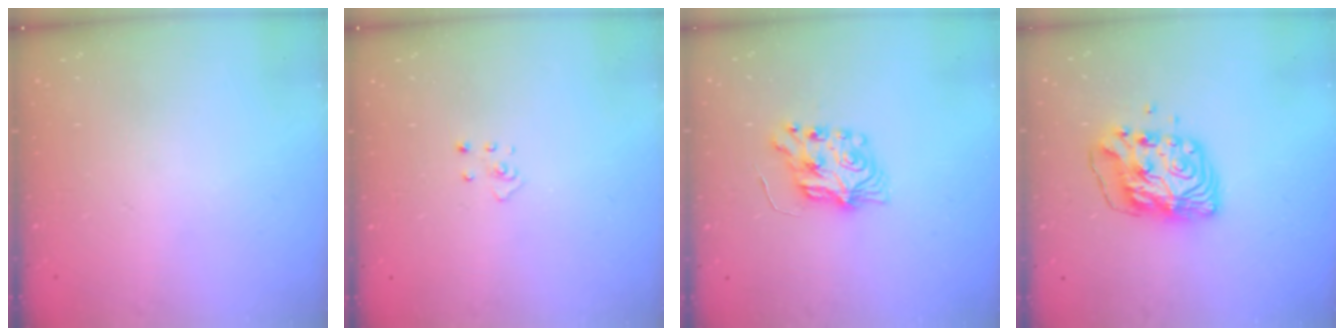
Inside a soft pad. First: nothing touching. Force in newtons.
{"total": 2.9, "press": 2.9, "slide": 0.2}
{"total": 7.3, "press": 7.3, "slide": 0.2}
{"total": 10.5, "press": 10.4, "slide": 1.7}